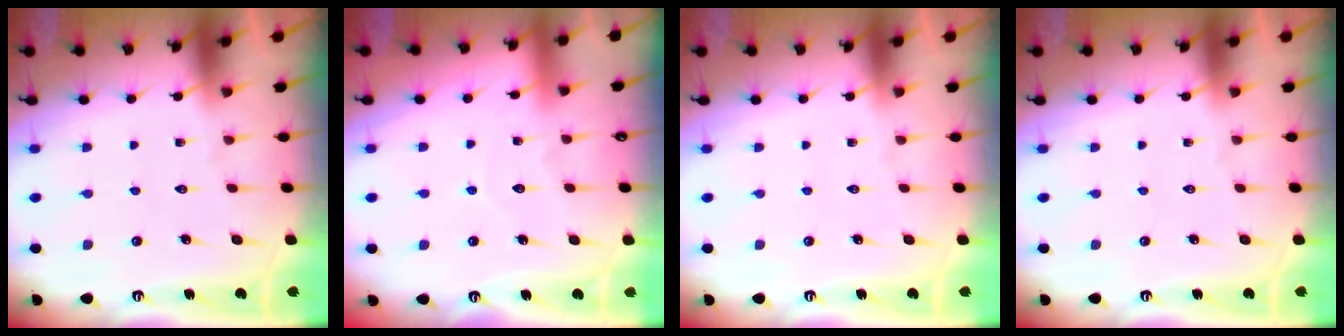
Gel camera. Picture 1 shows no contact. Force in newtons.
{"total": 4.5, "press": 4.4, "slide": 0.5}
{"total": 0.0}
{"total": 0.0}